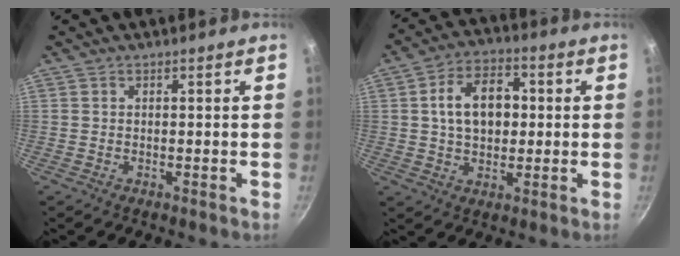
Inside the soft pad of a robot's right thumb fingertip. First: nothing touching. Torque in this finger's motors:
{"motor_torque": [-0.13, 0.41, 0.27, 0.07, 0.30]}